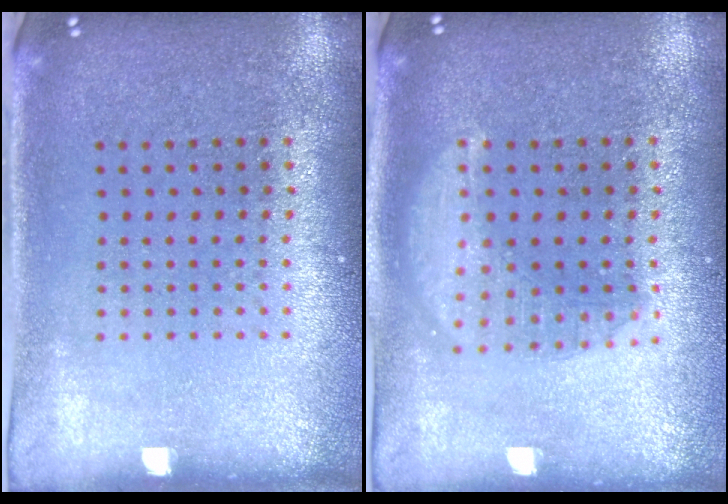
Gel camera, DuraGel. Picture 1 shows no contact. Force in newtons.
{"total": 1.4, "press": 1.4, "slide": 0.1}